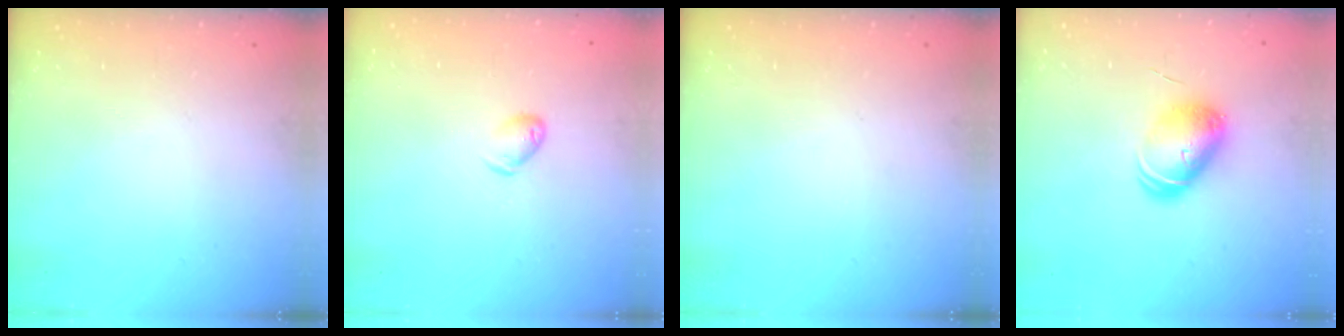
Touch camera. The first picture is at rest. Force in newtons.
{"total": 4.1, "press": 4.0, "slide": 0.7}
{"total": 0.0}
{"total": 8.7, "press": 8.7, "slide": 0.2}